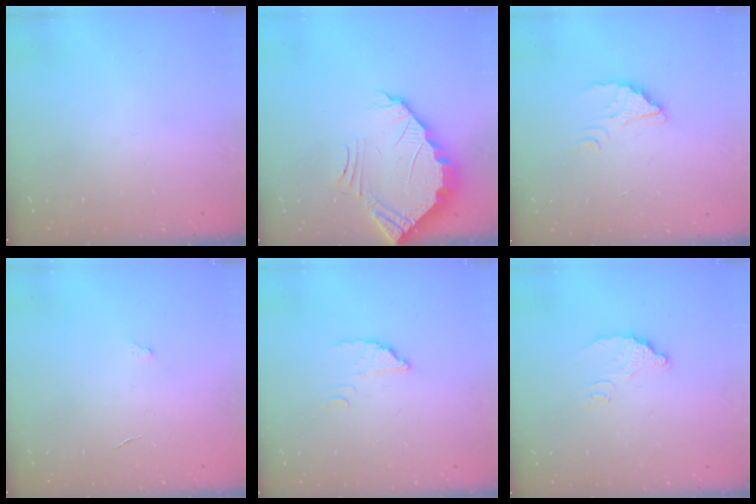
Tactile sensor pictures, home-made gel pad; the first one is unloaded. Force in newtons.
{"total": 3.7, "press": 3.7, "slide": 0.2}
{"total": 2.1, "press": 2.1, "slide": 0.2}
{"total": 2.8, "press": 2.8, "slide": 0.2}
{"total": 2.5, "press": 2.5, "slide": 0.2}
{"total": 6.7, "press": 6.7, "slide": 0.3}